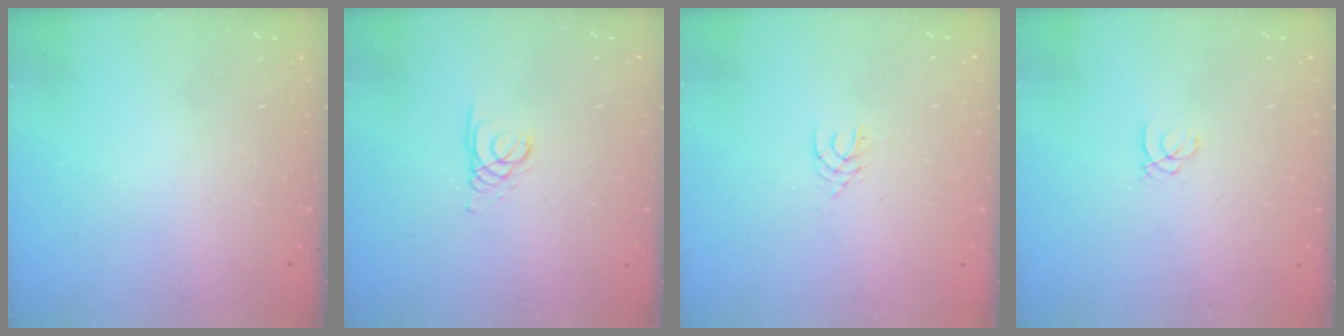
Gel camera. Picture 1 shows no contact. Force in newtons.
{"total": 1.4, "press": 1.3, "slide": 0.1}
{"total": 2.9, "press": 2.9, "slide": 0.4}
{"total": 1.0, "press": 1.0, "slide": 0.1}